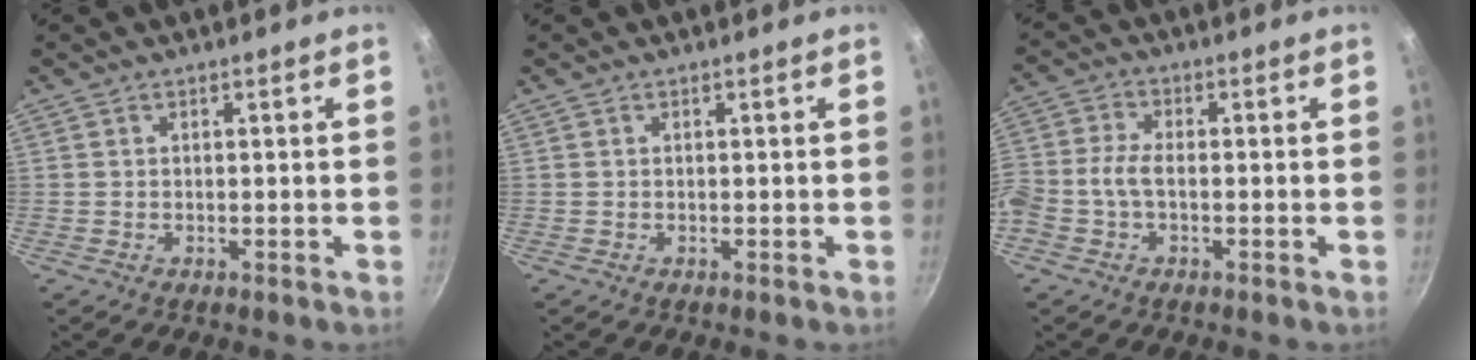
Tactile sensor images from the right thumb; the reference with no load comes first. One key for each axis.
{"total": 0.0}
{"total": 6.3, "fx": -1.6, "fy": 3.9, "fz": 4.7, "tx": -0.107, "ty": 0.026, "tz": -0.046}